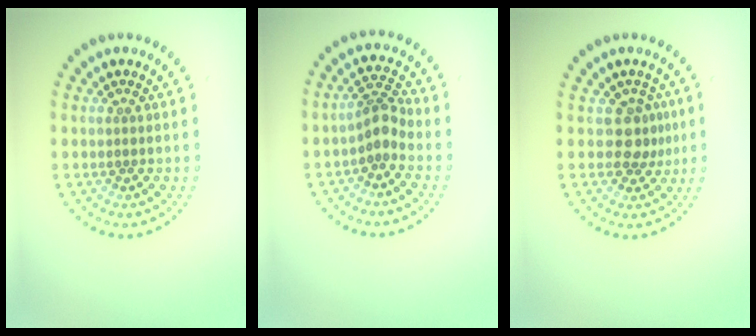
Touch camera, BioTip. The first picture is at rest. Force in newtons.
{"total": 2.4, "press": 1.8, "slide": 1.6}
{"total": 2.3, "press": 1.9, "slide": 1.3}